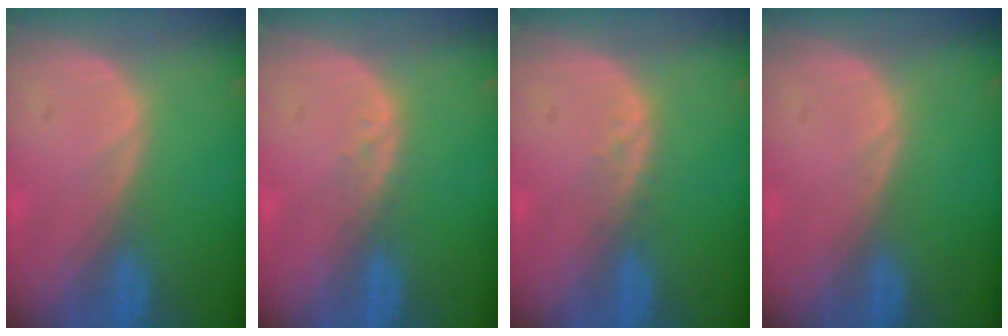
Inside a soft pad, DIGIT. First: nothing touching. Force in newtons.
{"total": 1.3, "press": 1.3, "slide": 0.2}
{"total": 1.3, "press": 1.3, "slide": 0.2}
{"total": 0.0}